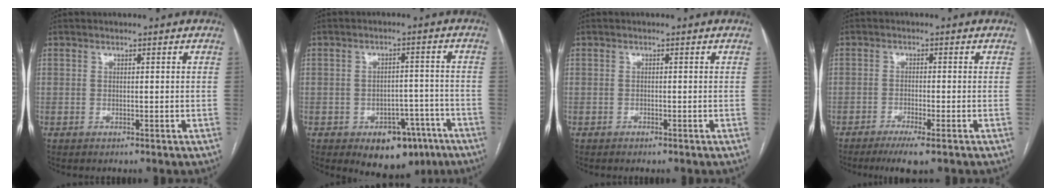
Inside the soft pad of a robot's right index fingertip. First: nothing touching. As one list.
[{"total": 9.5, "force": [-5.8, 5.5, 5.1], "torque": [-0.043, 0.019, -0.072]}, {"total": 0.5, "force": [-0.4, 0.1, 0.3], "torque": [-0.008, -0.001, -0.008]}, {"total": 4.7, "force": [-3.1, 0.3, 3.4], "torque": [-0.059, -0.011, -0.053]}]